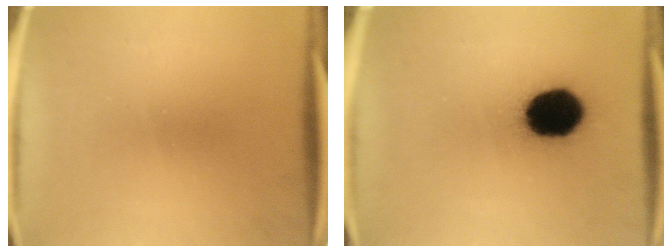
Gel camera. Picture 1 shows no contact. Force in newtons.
{"total": 17.3}